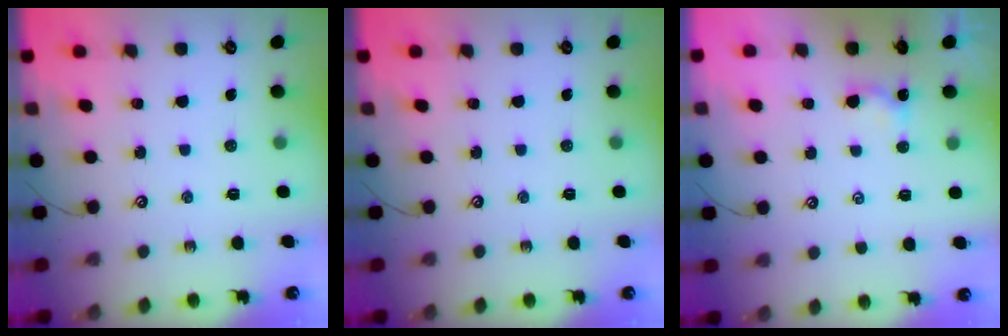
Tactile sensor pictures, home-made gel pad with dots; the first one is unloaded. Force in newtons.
{"total": 0.0}
{"total": 3.2, "press": 3.2, "slide": 0.0}